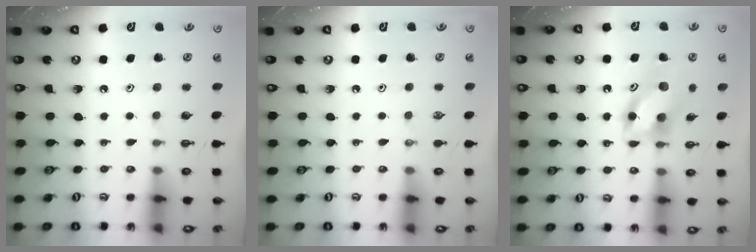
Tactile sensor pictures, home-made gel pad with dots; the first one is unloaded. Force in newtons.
{"total": 0.0}
{"total": 11.2, "press": 11.1, "slide": 1.6}